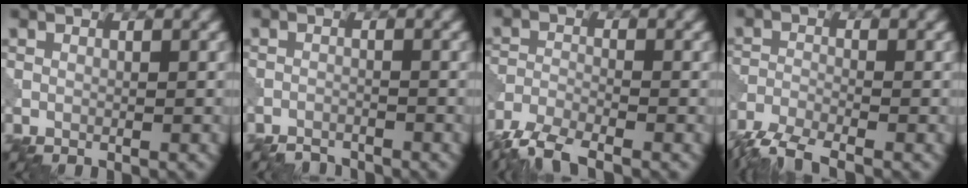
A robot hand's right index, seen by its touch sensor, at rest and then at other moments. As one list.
[{"total": 2.0, "force": [-2.0, 0.4, 0.2], "torque": [0.000, -0.001, -0.039]}, {"total": 5.1, "force": [-4.3, 1.1, 2.5], "torque": [-0.048, -0.011, -0.093]}, {"total": 5.2, "force": [-4.4, 1.0, 2.7], "torque": [-0.056, -0.013, -0.096]}]